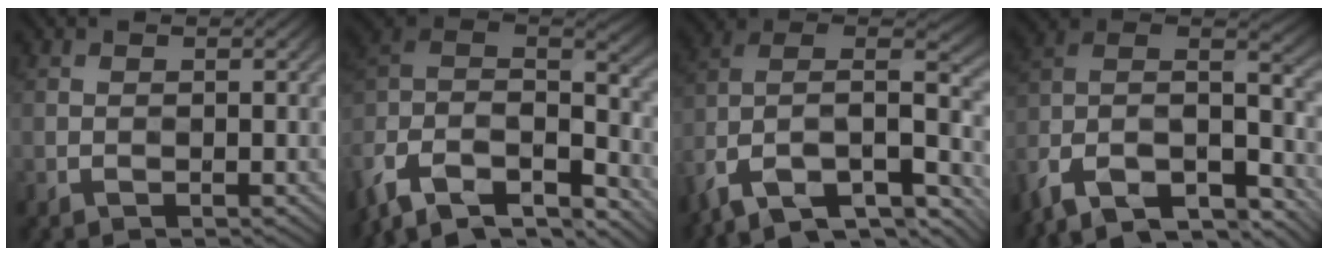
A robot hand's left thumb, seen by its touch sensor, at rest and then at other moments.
{"total": 16.4, "force": [-11.2, 8.0, 9.0], "torque": [-0.224, 0.000, -0.169]}
{"total": 16.3, "force": [-9.9, 8.1, 10.1], "torque": [-0.251, -0.027, -0.151]}
{"total": 17.8, "force": [-13.5, 7.0, 9.2], "torque": [-0.236, -0.035, -0.210]}